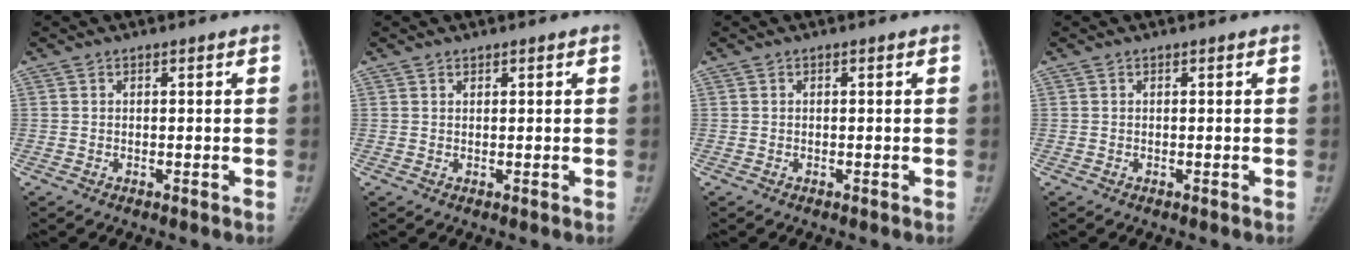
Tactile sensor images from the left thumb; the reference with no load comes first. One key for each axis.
{"total": 0.6, "fx": 0.5, "fy": 0.3, "fz": 0.0, "tx": 0.002, "ty": -0.004, "tz": 0.007}
{"total": 0.0}
{"total": 0.0}